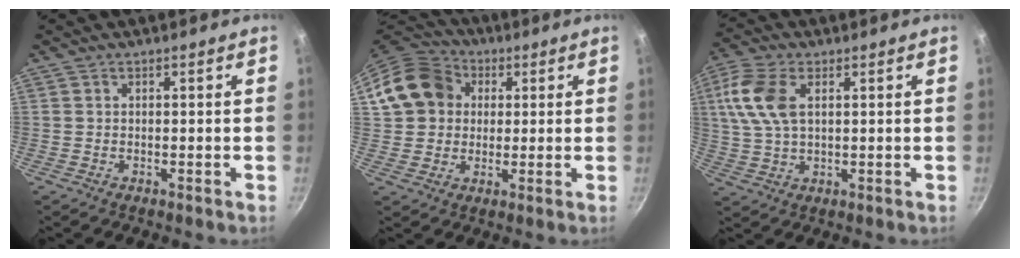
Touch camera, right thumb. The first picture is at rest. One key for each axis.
{"total": 13.8, "fx": 3.4, "fy": 11.8, "fz": 6.4, "tx": -0.100, "ty": 0.026, "tz": 0.051}
{"total": 10.5, "fx": 2.8, "fy": 5.9, "fz": 8.2, "tx": -0.169, "ty": 0.007, "tz": 0.051}